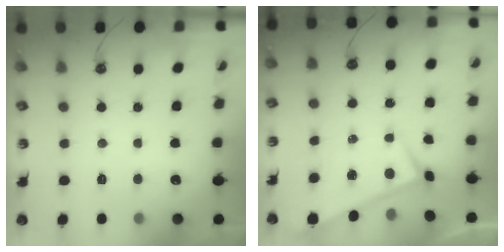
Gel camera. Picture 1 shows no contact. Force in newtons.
{"total": 0.0}